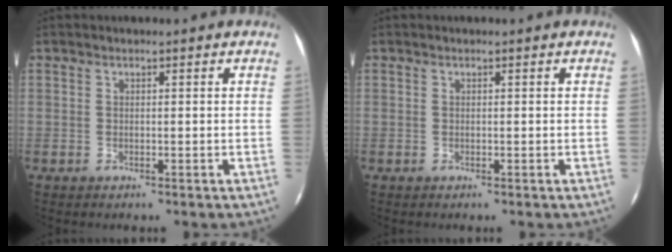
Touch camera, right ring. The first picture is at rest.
{"total": 0.0}